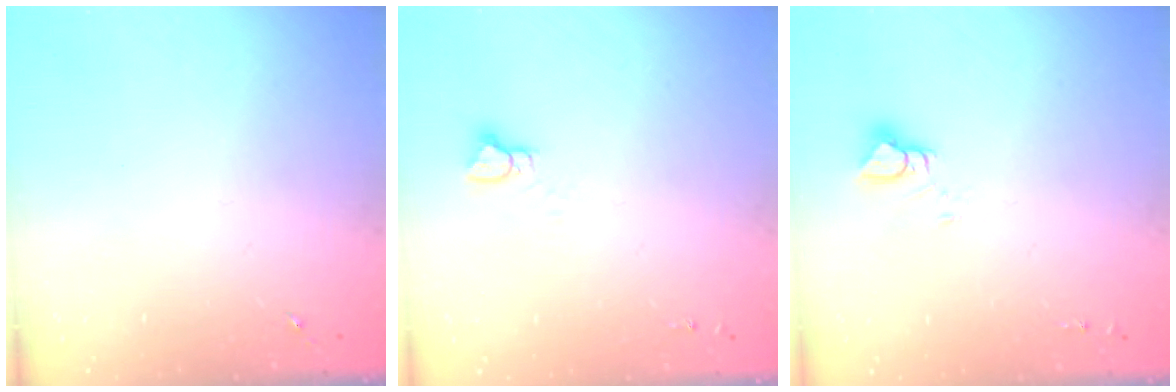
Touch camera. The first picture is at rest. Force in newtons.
{"total": 3.2, "press": 3.2, "slide": 0.2}
{"total": 4.0, "press": 4.0, "slide": 0.3}